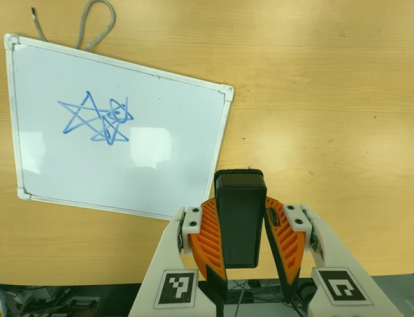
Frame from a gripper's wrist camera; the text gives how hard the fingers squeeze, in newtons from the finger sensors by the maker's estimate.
{"total": 10.0, "left": 8.3, "right": 11.7}